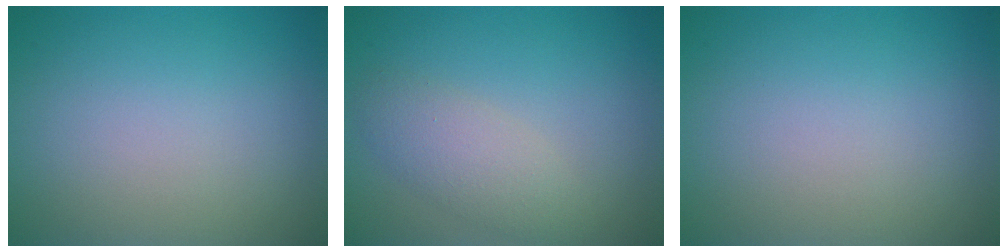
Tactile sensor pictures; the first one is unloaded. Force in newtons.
{"total": 2.9, "press": 2.9, "slide": 0.3}
{"total": 0.0}